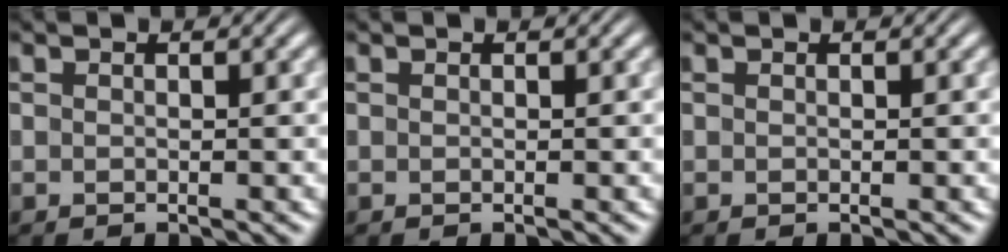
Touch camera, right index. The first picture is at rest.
{"total": 0.0}
{"total": 0.0}